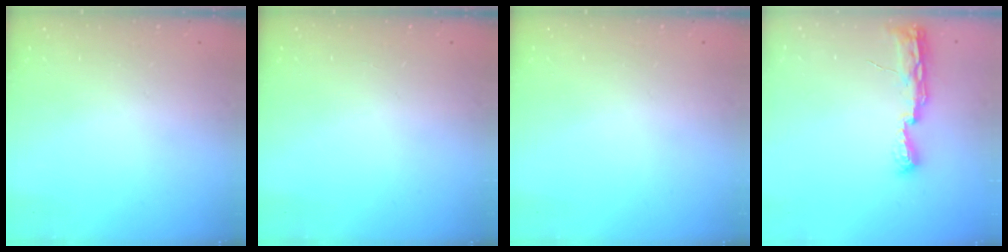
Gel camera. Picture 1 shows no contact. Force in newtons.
{"total": 0.0}
{"total": 0.0}
{"total": 8.0, "press": 8.0, "slide": 0.8}